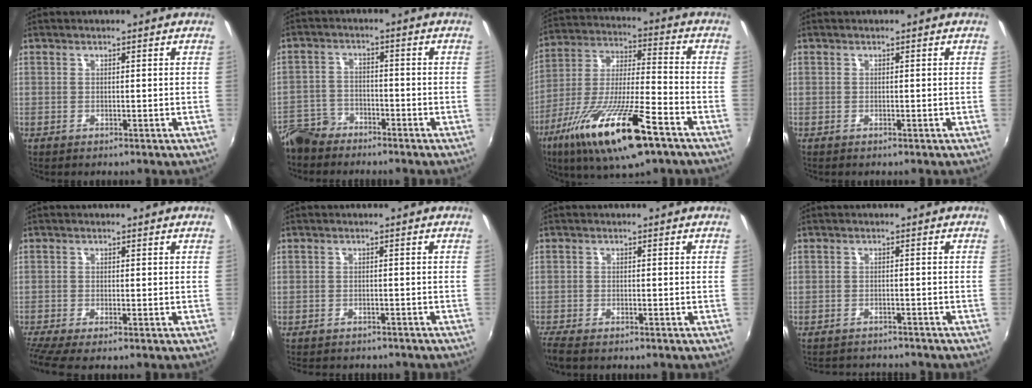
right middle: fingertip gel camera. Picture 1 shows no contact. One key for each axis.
{"total": 7.4, "fx": -6.1, "fy": 3.8, "fz": 1.7, "tx": -0.051, "ty": 0.005, "tz": -0.118}
{"total": 21.0, "fx": -11.5, "fy": 4.1, "fz": 17.0, "tx": -0.328, "ty": -0.051, "tz": -0.213}
{"total": 0.0}
{"total": 3.6, "fx": -2.7, "fy": -0.4, "fz": 2.4, "tx": -0.058, "ty": -0.022, "tz": -0.056}
{"total": 6.1, "fx": -5.4, "fy": 1.9, "fz": 2.1, "tx": -0.053, "ty": -0.017, "tz": -0.077}
{"total": 3.9, "fx": -3.3, "fy": 0.7, "fz": 1.9, "tx": -0.052, "ty": -0.018, "tz": -0.064}
{"total": 6.6, "fx": -6.2, "fy": 1.6, "fz": 1.5, "tx": -0.046, "ty": -0.010, "tz": -0.090}